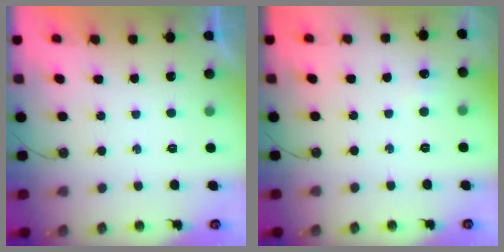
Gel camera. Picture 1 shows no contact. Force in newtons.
{"total": 3.6, "press": 3.6, "slide": 0.5}